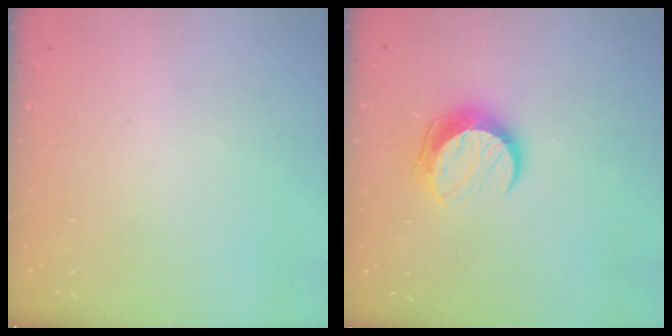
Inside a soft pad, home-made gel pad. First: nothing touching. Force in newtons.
{"total": 10.4, "press": 10.4, "slide": 0.5}